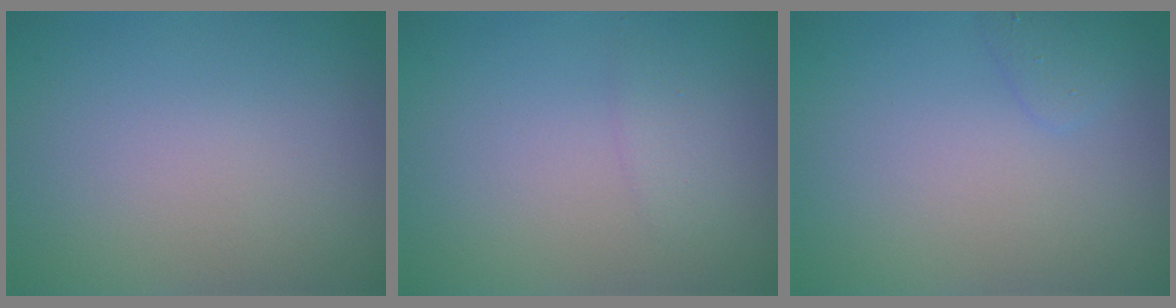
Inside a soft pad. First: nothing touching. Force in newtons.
{"total": 1.1, "press": 1.1, "slide": 0.1}
{"total": 1.1, "press": 1.1, "slide": 0.0}